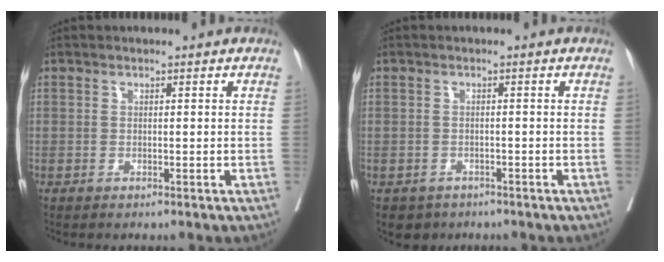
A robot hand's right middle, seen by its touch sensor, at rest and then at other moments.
{"total": 4.2, "force": [-3.0, 2.8, 0.7], "torque": [-0.011, 0.002, -0.045]}